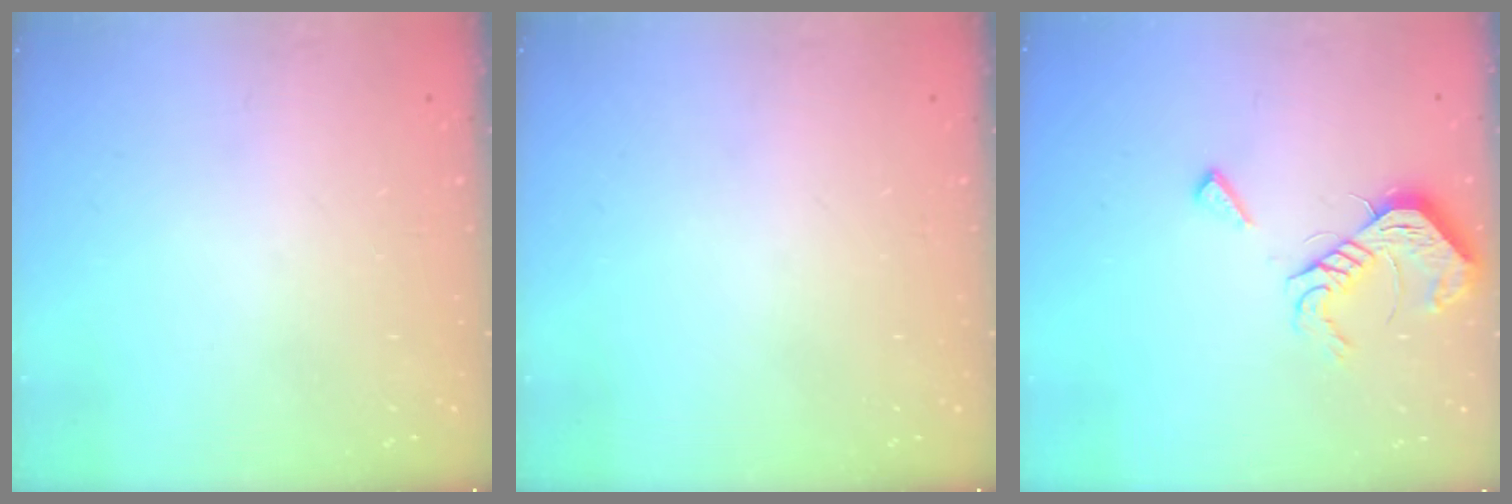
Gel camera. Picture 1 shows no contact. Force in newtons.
{"total": 0.0}
{"total": 11.4, "press": 11.4, "slide": 0.4}